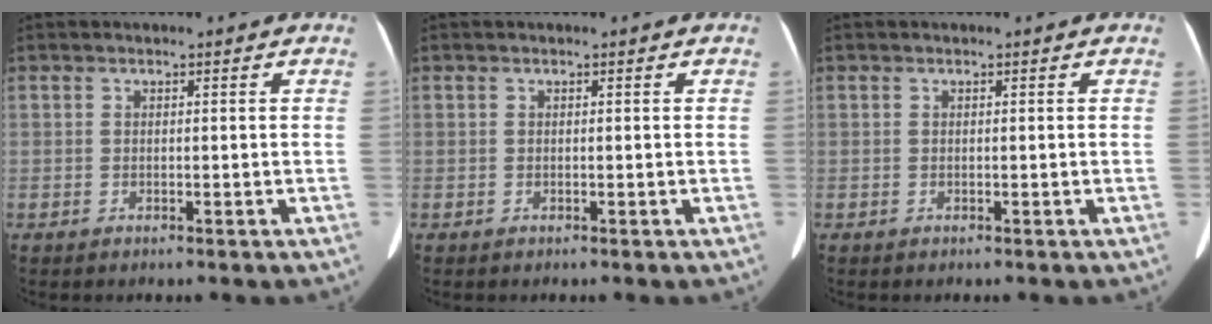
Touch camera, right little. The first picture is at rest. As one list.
[{"total": 0.0}, {"total": 0.0}]